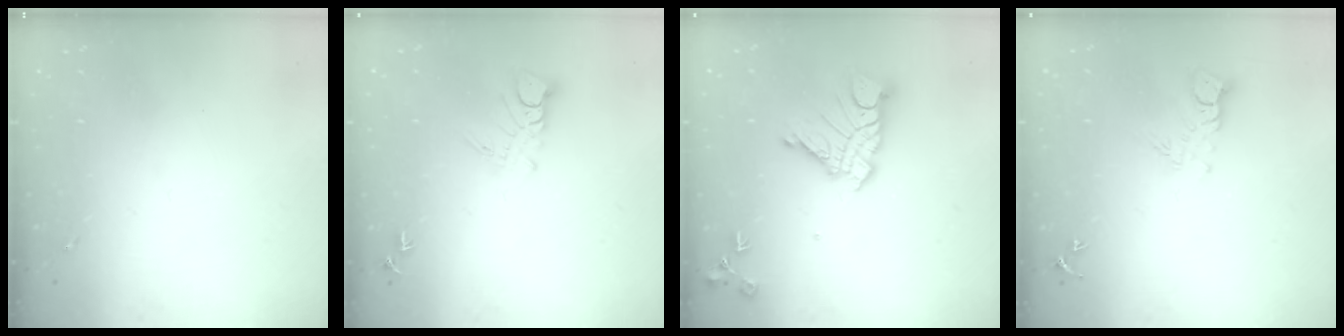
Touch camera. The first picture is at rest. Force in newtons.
{"total": 5.3, "press": 5.3, "slide": 0.3}
{"total": 14.2, "press": 14.2, "slide": 1.3}
{"total": 5.7, "press": 5.7, "slide": 0.5}